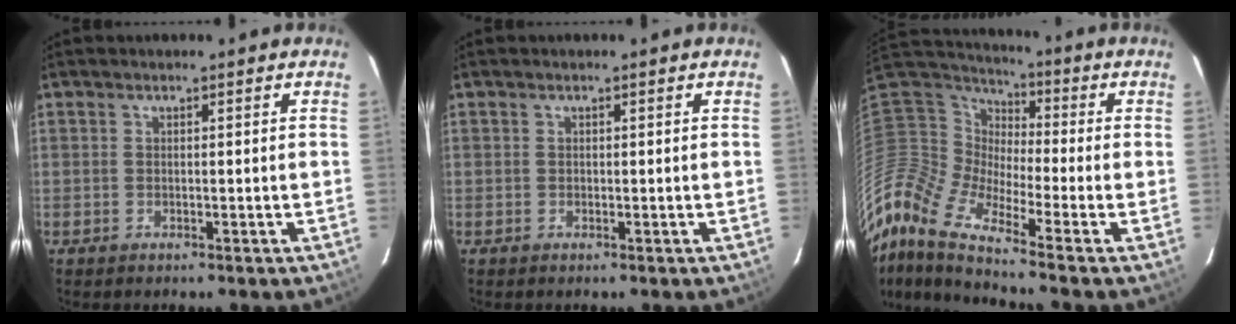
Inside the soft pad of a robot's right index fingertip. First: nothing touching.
{"total": 0.0}
{"total": 15.1, "force": [-11.5, 2.2, 9.6], "torque": [-0.168, -0.024, -0.249]}